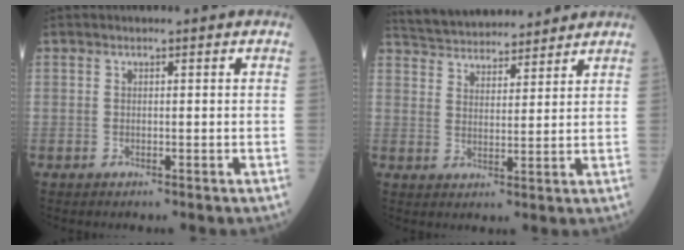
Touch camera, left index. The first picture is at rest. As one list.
[{"total": 13.3, "force": [12.5, 2.6, 3.5], "torque": [-0.063, 0.029, 0.199]}]